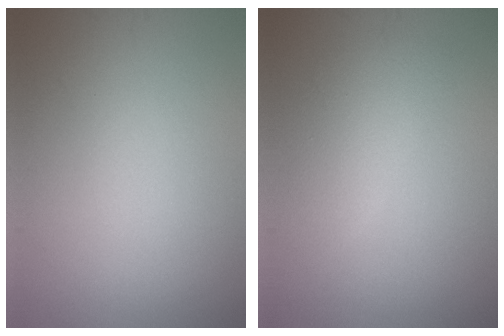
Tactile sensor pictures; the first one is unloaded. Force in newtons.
{"total": 2.8, "press": 2.7, "slide": 0.2}